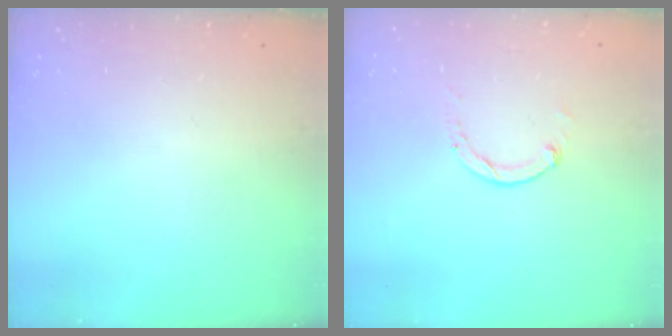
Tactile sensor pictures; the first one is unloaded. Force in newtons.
{"total": 1.2, "press": 1.2, "slide": 0.3}